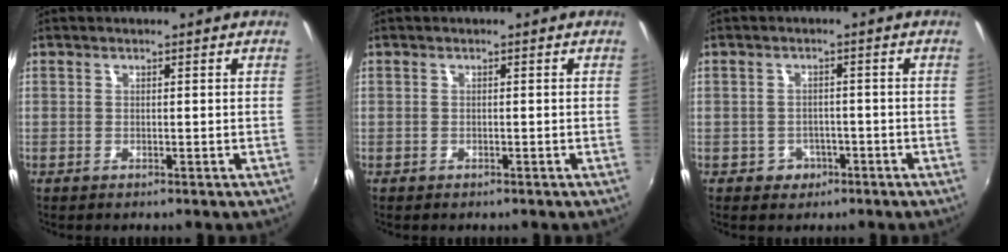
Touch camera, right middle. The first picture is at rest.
{"total": 0.6, "force": [-0.4, 0.4, 0.1], "torque": [-0.004, -0.002, -0.006]}
{"total": 3.7, "force": [-1.7, 3.2, 0.6], "torque": [-0.020, 0.005, -0.022]}